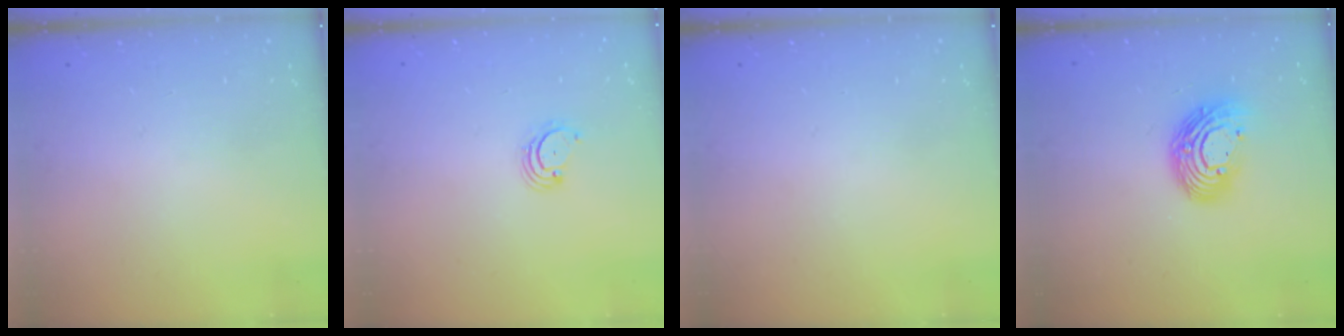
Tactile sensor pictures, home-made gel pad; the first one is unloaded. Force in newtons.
{"total": 2.7, "press": 2.7, "slide": 0.3}
{"total": 0.0}
{"total": 12.6, "press": 12.6, "slide": 1.2}